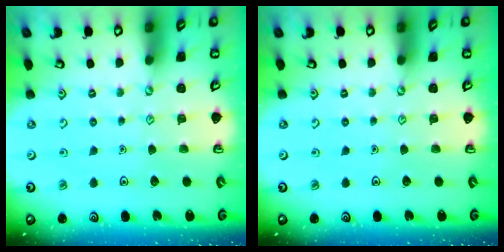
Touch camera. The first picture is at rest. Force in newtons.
{"total": 0.0}